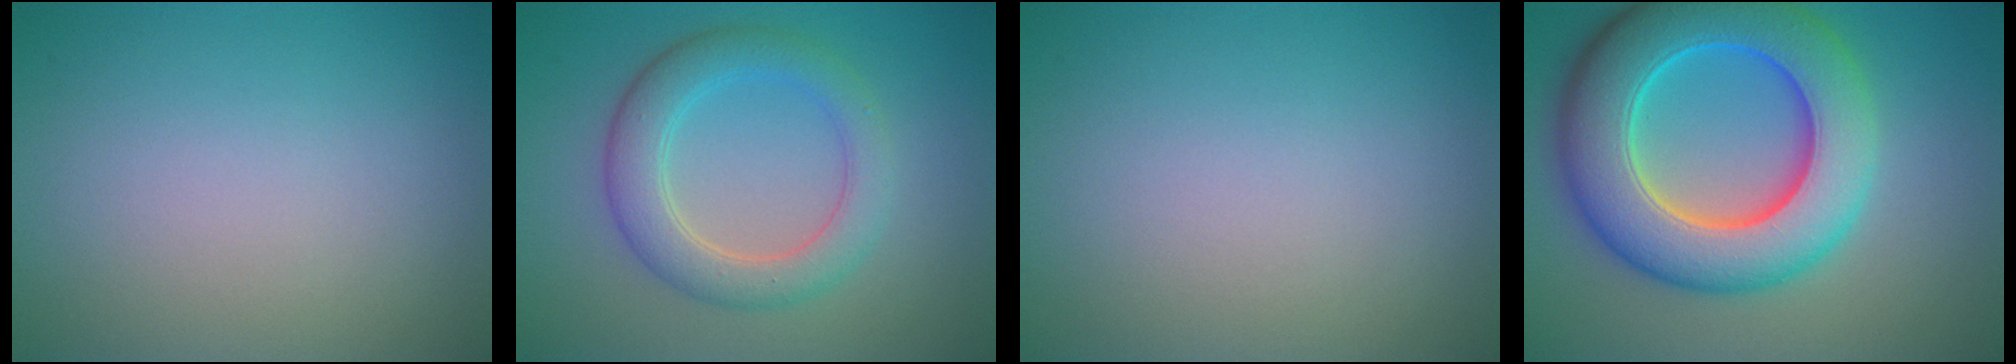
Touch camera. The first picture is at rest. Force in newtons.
{"total": 4.6, "press": 4.6, "slide": 0.3}
{"total": 0.0}
{"total": 11.2, "press": 11.2, "slide": 0.2}